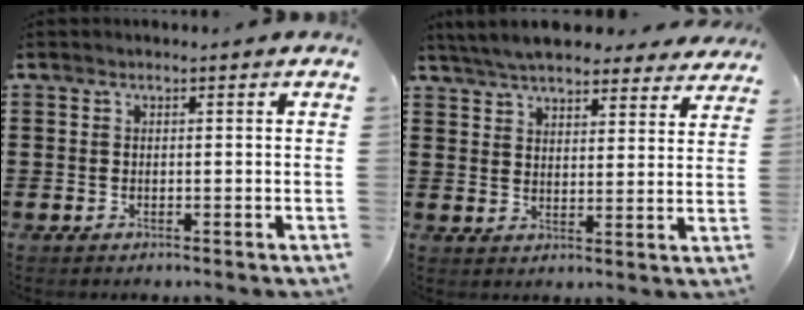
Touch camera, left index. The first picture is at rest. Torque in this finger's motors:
{"motor_torque": [1.63, -0.51, 1.05, 0.21]}